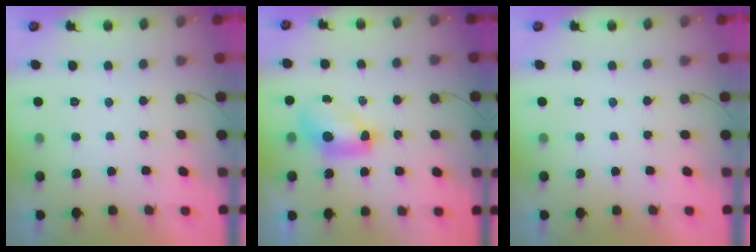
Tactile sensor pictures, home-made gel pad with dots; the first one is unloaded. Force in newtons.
{"total": 9.4, "press": 9.4, "slide": 1.2}
{"total": 0.0}